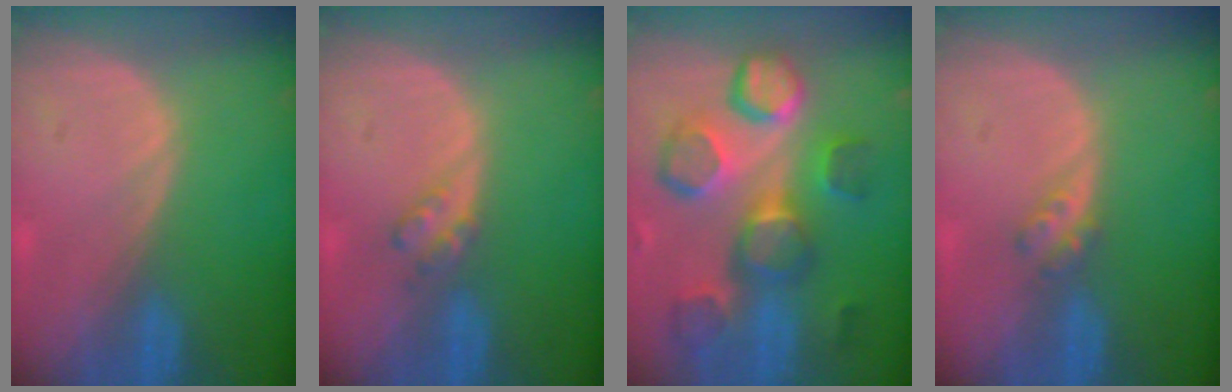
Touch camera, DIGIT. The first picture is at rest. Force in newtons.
{"total": 2.4, "press": 2.4, "slide": 0.2}
{"total": 11.4, "press": 10.8, "slide": 3.6}
{"total": 2.5, "press": 2.1, "slide": 1.4}